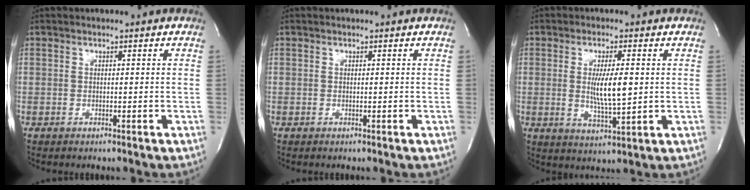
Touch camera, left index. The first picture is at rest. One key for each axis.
{"total": 0.0}
{"total": 6.5, "fx": 0.6, "fy": 1.0, "fz": 6.4, "tx": -0.117, "ty": -0.012, "tz": 0.014}